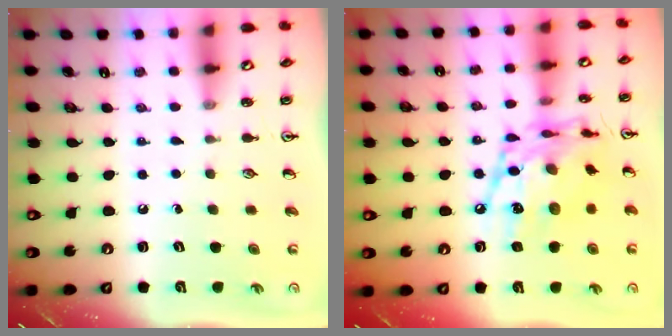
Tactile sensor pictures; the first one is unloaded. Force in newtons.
{"total": 17.6, "press": 17.5, "slide": 1.4}